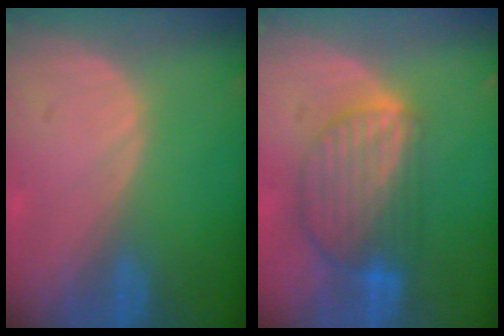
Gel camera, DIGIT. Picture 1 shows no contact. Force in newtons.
{"total": 9.0, "press": 7.8, "slide": 4.4}